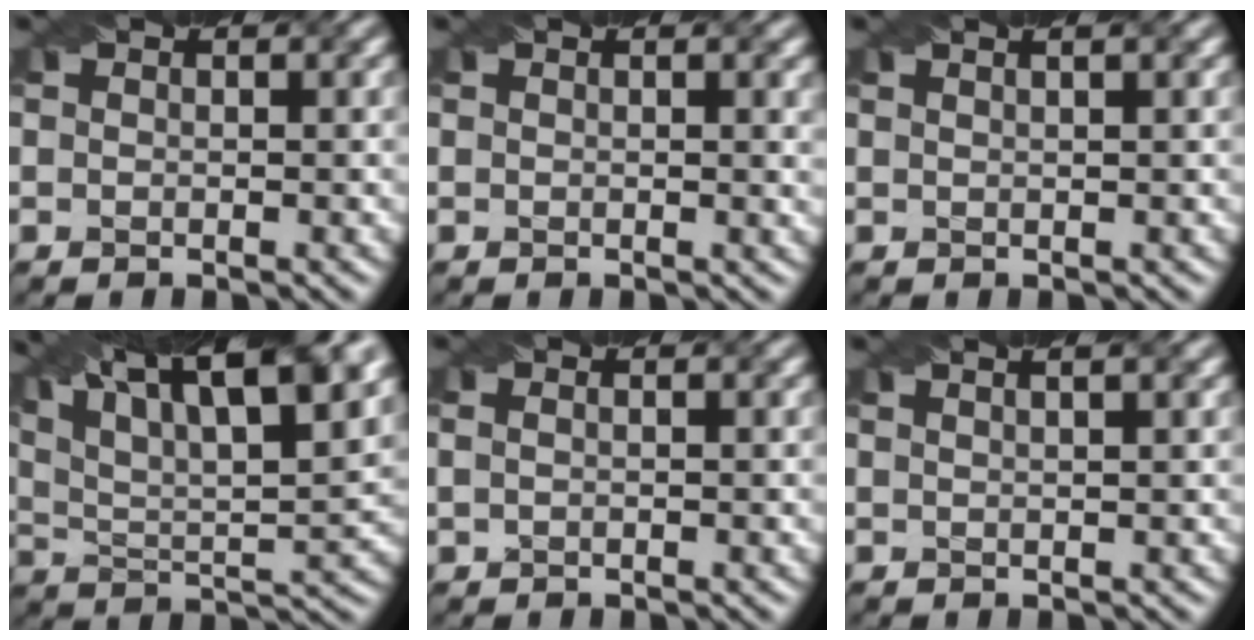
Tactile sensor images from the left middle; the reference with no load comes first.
{"total": 1.2, "force": [0.5, 0.3, 1.0], "torque": [-0.010, 0.000, 0.008]}
{"total": 3.3, "force": [1.8, 1.7, 2.1], "torque": [-0.007, 0.021, -0.005]}
{"total": 15.9, "force": [9.9, 5.3, 11.3], "torque": [-0.194, 0.038, 0.137]}
{"total": 1.8, "force": [0.6, 1.2, 1.2], "torque": [-0.025, 0.010, -0.002]}
{"total": 4.0, "force": [2.3, 2.0, 2.7], "torque": [-0.008, 0.032, -0.004]}